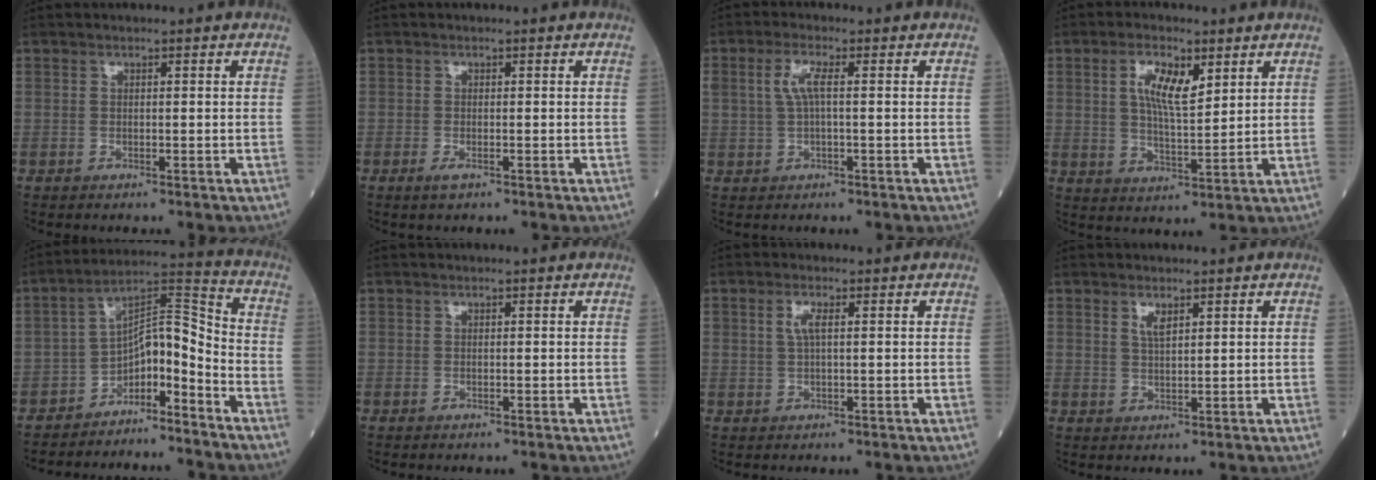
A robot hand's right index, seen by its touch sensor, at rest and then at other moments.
{"total": 1.1, "force": [-0.5, 0.4, 0.9], "torque": [-0.019, -0.002, -0.003]}
{"total": 3.4, "force": [0.6, 0.8, 3.2], "torque": [-0.072, 0.009, 0.014]}
{"total": 6.8, "force": [2.9, 2.1, 5.8], "torque": [-0.109, 0.003, 0.053]}
{"total": 8.0, "force": [-5.7, 2.5, 5.0], "torque": [-0.080, 0.042, -0.100]}
{"total": 0.0}
{"total": 2.2, "force": [0.7, 0.5, 2.0], "torque": [-0.045, 0.002, 0.013]}
{"total": 2.1, "force": [1.3, 0.5, 1.6], "torque": [-0.032, -0.003, 0.027]}